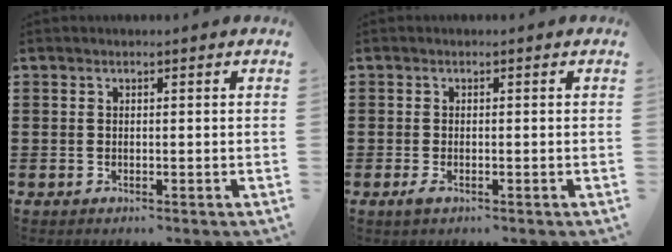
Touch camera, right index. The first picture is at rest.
{"total": 1.0, "force": [-0.4, 0.4, 0.8], "torque": [-0.022, -0.006, -0.009]}